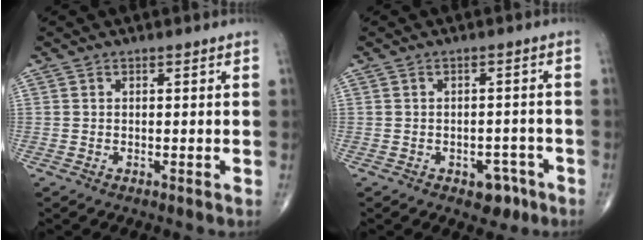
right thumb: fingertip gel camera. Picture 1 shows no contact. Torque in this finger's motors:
{"motor_torque": [2.77, 2.24, 0.50, -0.20, 0.02]}